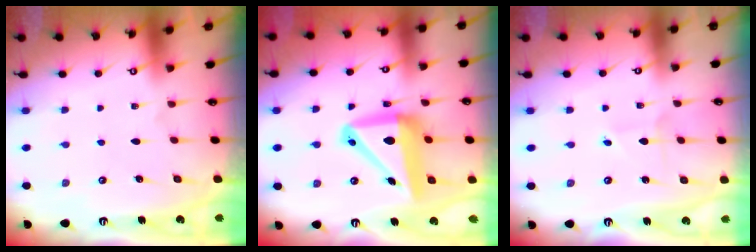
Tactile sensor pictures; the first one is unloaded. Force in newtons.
{"total": 14.5, "press": 14.2, "slide": 2.7}
{"total": 1.9, "press": 1.9, "slide": 0.1}